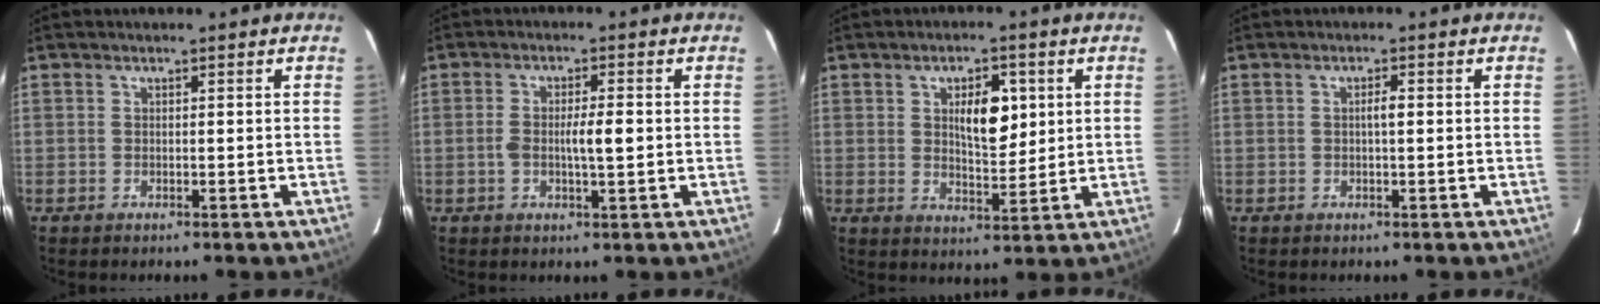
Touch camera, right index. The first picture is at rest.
{"total": 4.2, "force": [-0.3, 0.7, 4.2], "torque": [-0.075, 0.003, -0.004]}
{"total": 7.1, "force": [2.0, 2.9, 6.1], "torque": [-0.099, 0.002, 0.039]}
{"total": 1.4, "force": [0.0, 0.1, 1.4], "torque": [-0.025, 0.004, 0.000]}